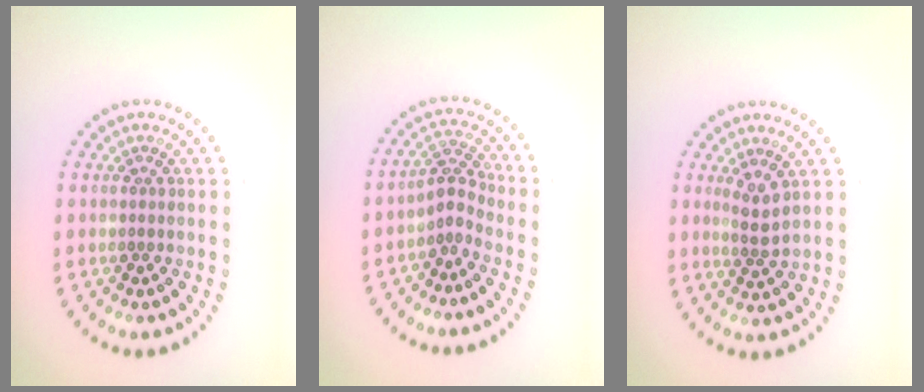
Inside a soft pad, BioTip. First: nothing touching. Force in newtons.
{"total": 2.1, "press": 1.5, "slide": 1.5}
{"total": 1.8, "press": 1.3, "slide": 1.3}